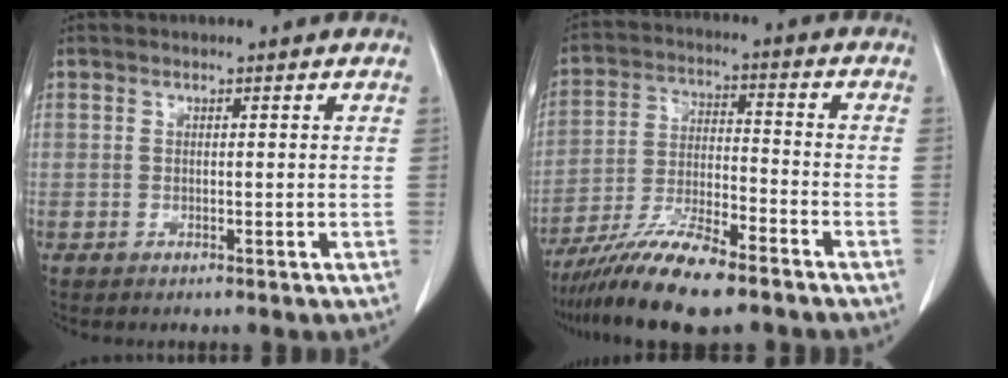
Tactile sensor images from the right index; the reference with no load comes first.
{"total": 12.8, "force": [-9.9, 1.8, 8.0], "torque": [-0.147, -0.020, -0.175]}